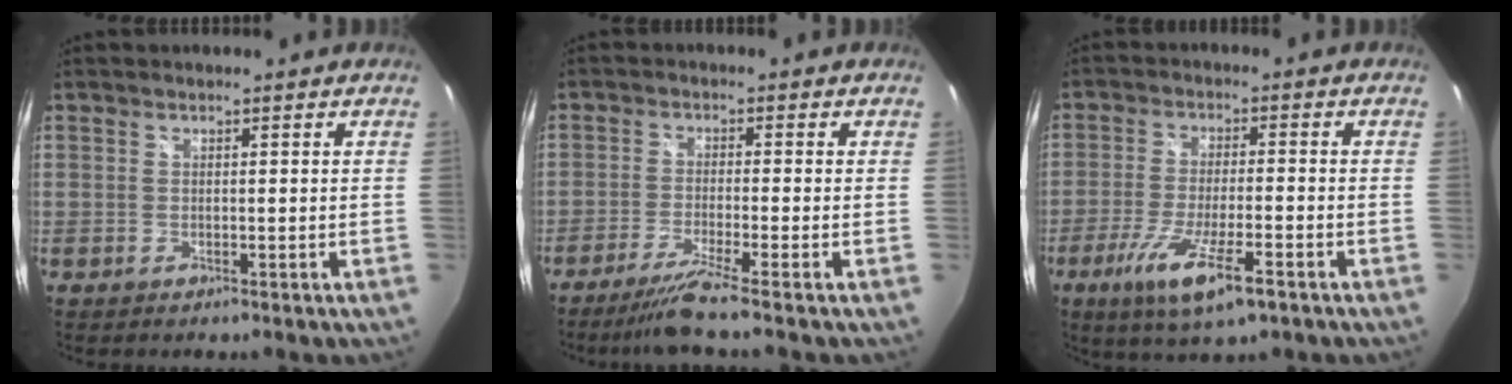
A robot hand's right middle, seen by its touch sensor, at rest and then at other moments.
{"total": 6.1, "force": [-4.9, -1.6, 3.2], "torque": [-0.080, -0.013, -0.089]}
{"total": 11.3, "force": [-6.2, 2.1, 9.1], "torque": [-0.190, -0.035, -0.110]}